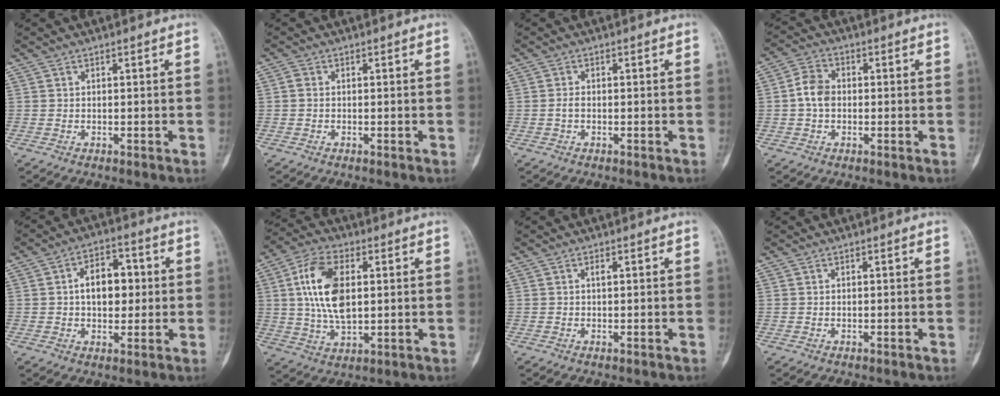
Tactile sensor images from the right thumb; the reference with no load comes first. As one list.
[{"total": 1.1, "force": [0.0, 0.9, 0.7], "torque": [-0.009, 0.002, -0.002]}, {"total": 1.2, "force": [-0.3, 0.7, 0.9], "torque": [-0.019, 0.001, -0.008]}, {"total": 5.5, "force": [-0.2, 4.1, 3.7], "torque": [-0.064, 0.015, -0.010]}, {"total": 9.3, "force": [0.9, 5.9, 7.2], "torque": [-0.079, 0.012, 0.012]}, {"total": 13.4, "force": [2.3, 7.2, 11.1], "torque": [-0.211, 0.001, 0.044]}, {"total": 0.9, "force": [0.2, 0.3, 0.8], "torque": [-0.013, 0.000, 0.002]}, {"total": 0.0}]